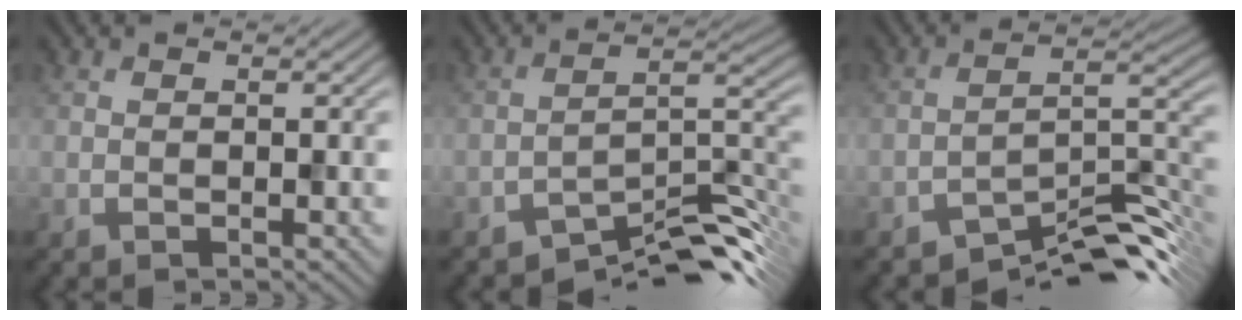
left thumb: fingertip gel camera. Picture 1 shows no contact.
{"total": 8.8, "force": [-7.3, 2.0, 4.5], "torque": [-0.059, 0.009, -0.128]}
{"total": 8.9, "force": [-7.4, 2.0, 4.7], "torque": [-0.062, 0.009, -0.129]}